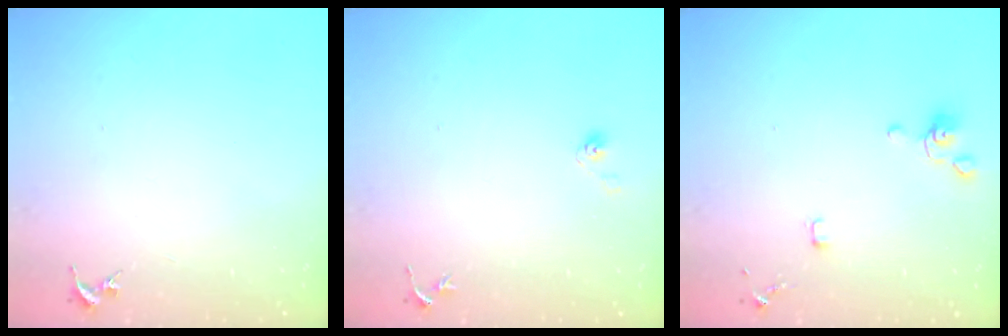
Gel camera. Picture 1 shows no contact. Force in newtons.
{"total": 3.6, "press": 3.3, "slide": 1.4}
{"total": 3.7, "press": 3.6, "slide": 0.9}